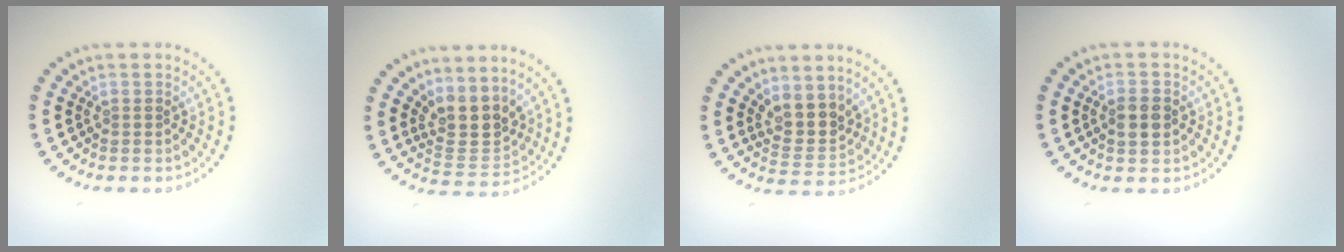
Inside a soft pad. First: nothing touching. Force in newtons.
{"total": 4.0, "press": 3.5, "slide": 1.9}
{"total": 3.4, "press": 2.9, "slide": 1.8}
{"total": 2.2, "press": 2.2, "slide": 0.3}